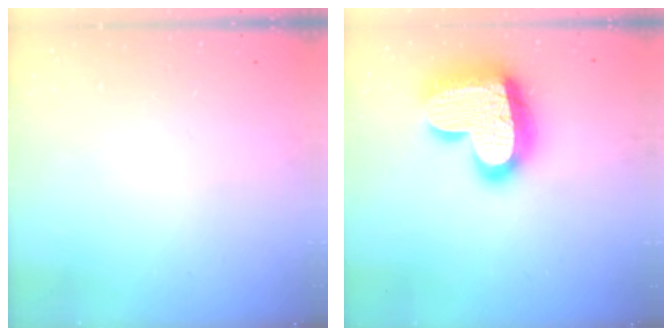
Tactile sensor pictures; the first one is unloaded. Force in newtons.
{"total": 22.4, "press": 22.4, "slide": 1.4}